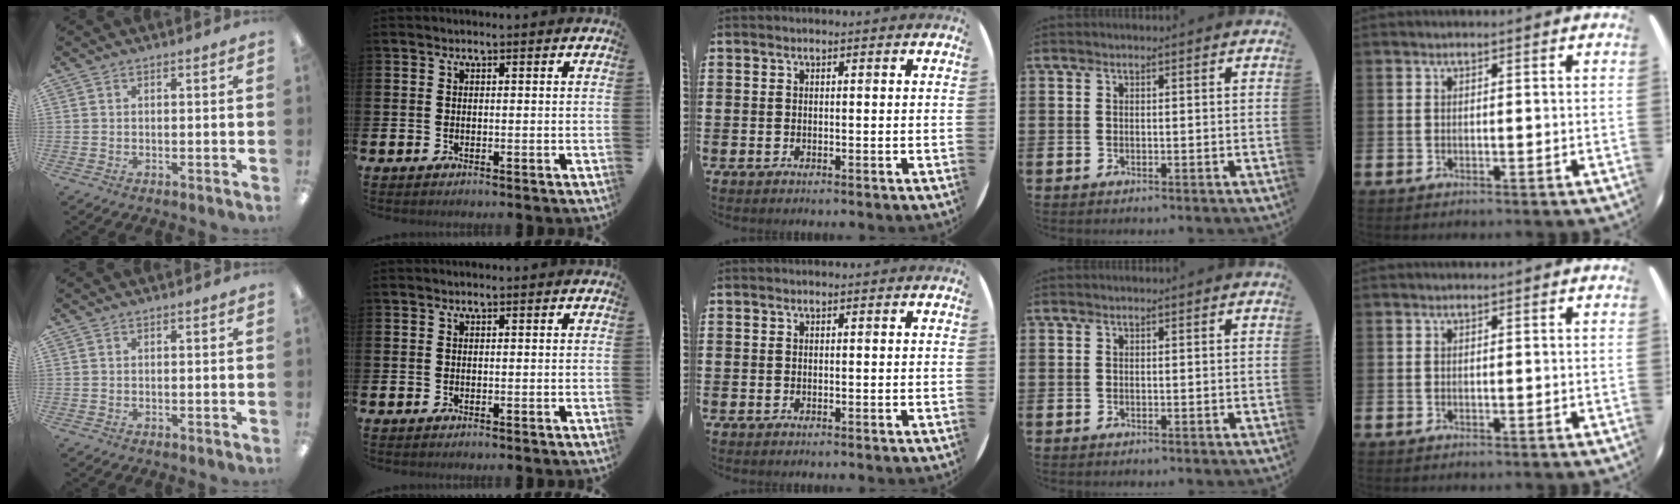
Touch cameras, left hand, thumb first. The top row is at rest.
{}